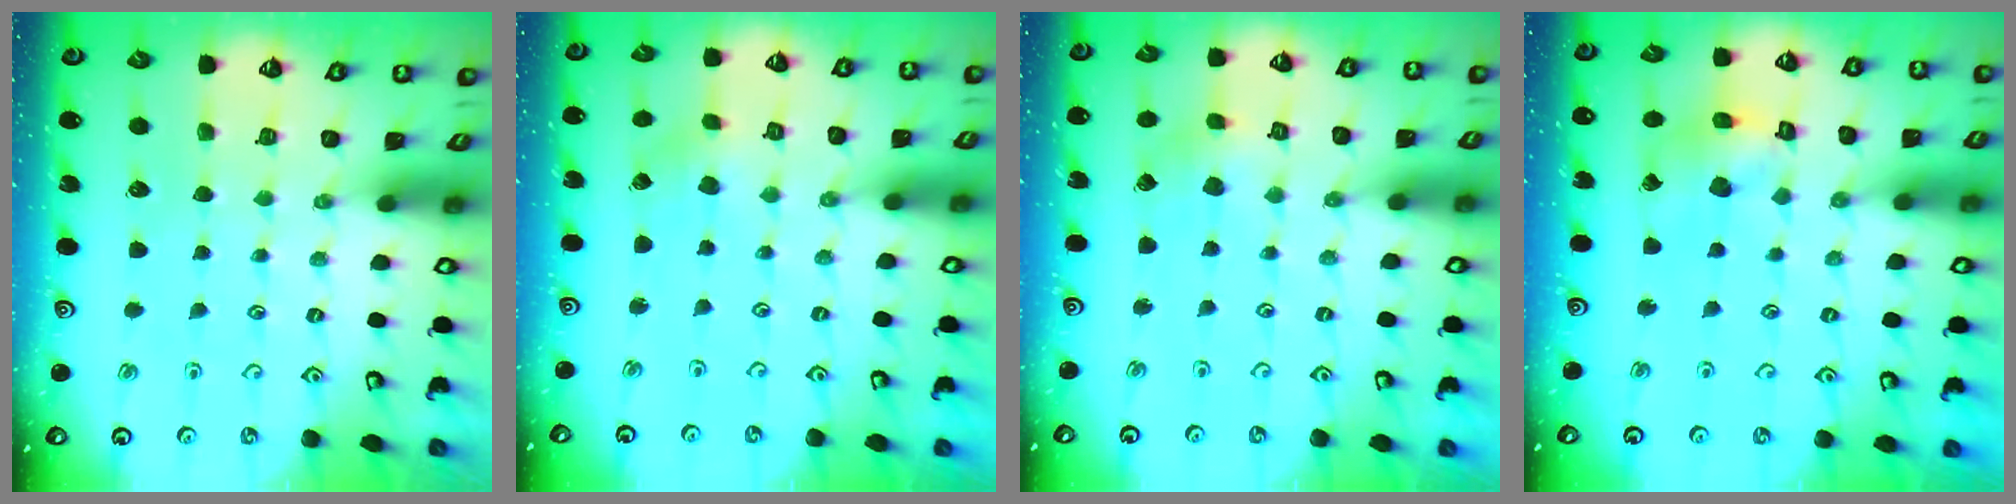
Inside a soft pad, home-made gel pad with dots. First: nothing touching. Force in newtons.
{"total": 1.2, "press": 1.2, "slide": 0.2}
{"total": 3.6, "press": 3.6, "slide": 0.2}
{"total": 9.2, "press": 9.1, "slide": 1.1}